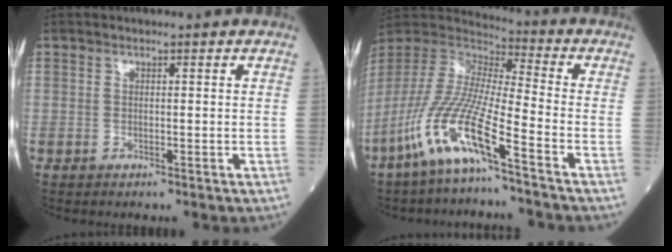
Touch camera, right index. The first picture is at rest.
{"total": 14.1, "force": [-8.0, 0.4, 11.6], "torque": [-0.259, -0.027, -0.165]}